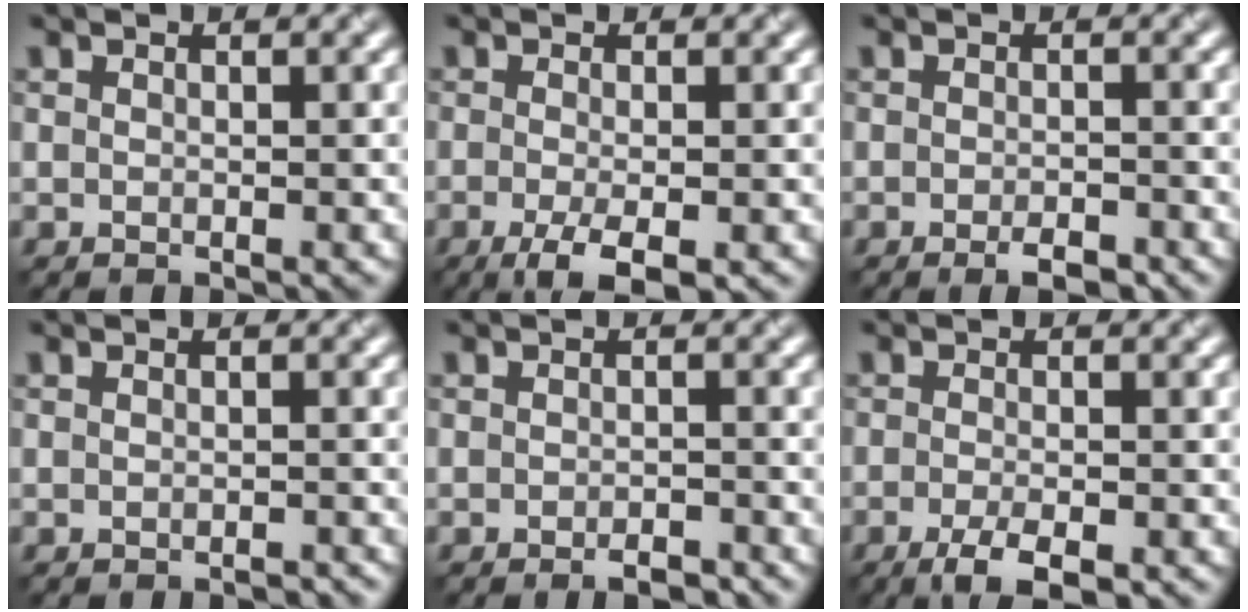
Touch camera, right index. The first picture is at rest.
{"total": 3.8, "force": [-1.7, 1.0, 3.3], "torque": [-0.063, -0.006, -0.033]}
{"total": 2.1, "force": [-1.3, 0.6, 1.5], "torque": [-0.022, -0.003, -0.020]}
{"total": 0.6, "force": [-0.5, 0.1, 0.3], "torque": [-0.002, 0.000, -0.006]}
{"total": 1.6, "force": [-1.1, 0.5, 1.1], "torque": [-0.014, -0.002, -0.016]}
{"total": 3.6, "force": [-1.9, 1.0, 2.9], "torque": [-0.056, -0.007, -0.035]}